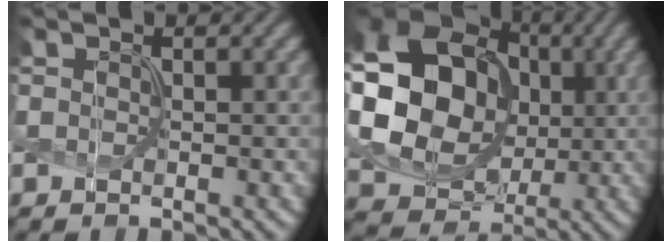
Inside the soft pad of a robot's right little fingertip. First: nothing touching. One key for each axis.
{"total": 18.3, "fx": 2.0, "fy": 15.8, "fz": 9.1, "tx": -0.236, "ty": 0.022, "tz": 0.019}